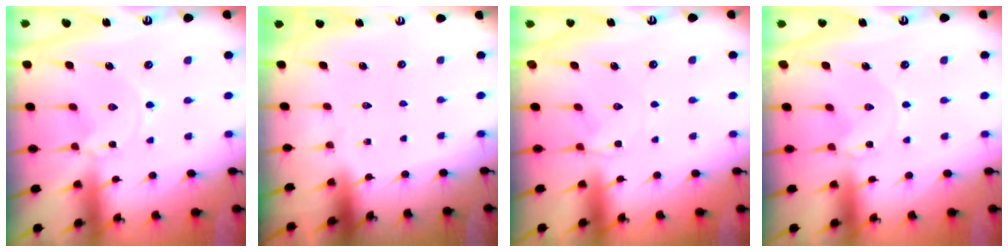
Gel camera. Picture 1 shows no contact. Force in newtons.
{"total": 0.0}
{"total": 2.2, "press": 2.2, "slide": 0.4}
{"total": 0.0}